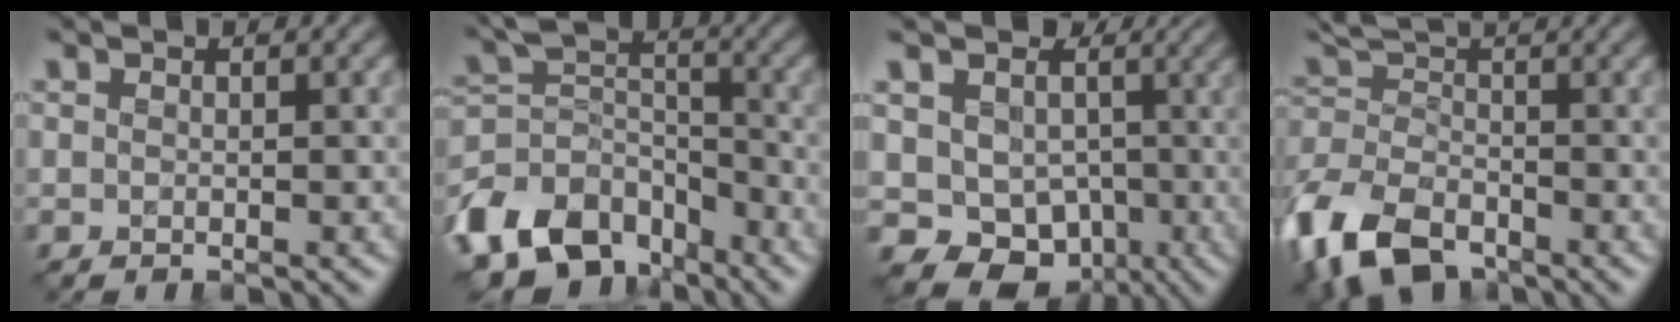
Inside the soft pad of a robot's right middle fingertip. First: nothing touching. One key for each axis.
{"total": 10.5, "fx": -6.6, "fy": 6.6, "fz": 4.7, "tx": -0.089, "ty": 0.004, "tz": -0.134}
{"total": 9.4, "fx": -0.9, "fy": 8.4, "fz": 4.3, "tx": -0.066, "ty": -0.010, "tz": -0.027}
{"total": 10.5, "fx": -5.9, "fy": 5.9, "fz": 6.3, "tx": -0.143, "ty": -0.025, "tz": -0.126}